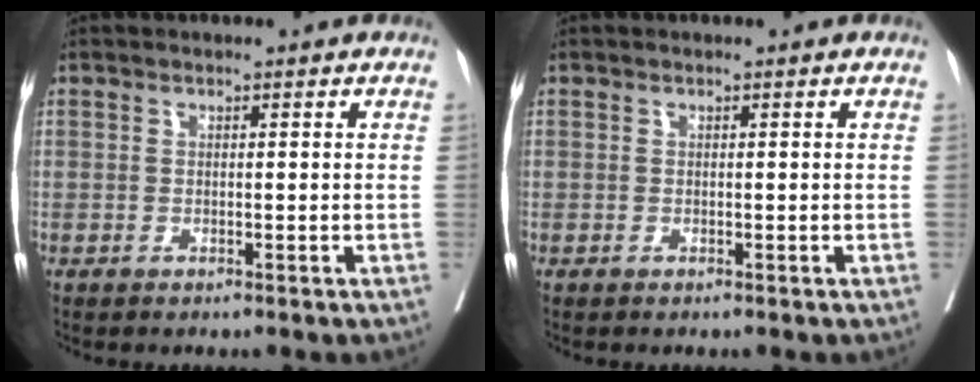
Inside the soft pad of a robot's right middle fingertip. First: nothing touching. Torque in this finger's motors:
{"motor_torque": [-0.05, 0.11, 0.01, 0.00]}